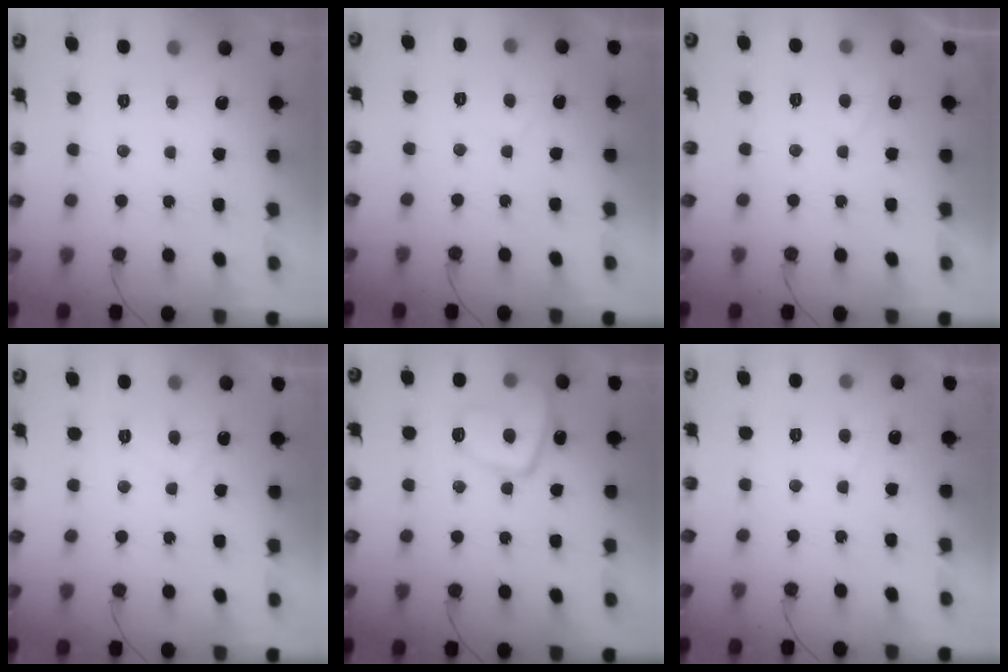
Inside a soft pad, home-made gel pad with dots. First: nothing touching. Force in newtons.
{"total": 0.8, "press": 0.6, "slide": 0.4}
{"total": 2.8, "press": 2.7, "slide": 0.8}
{"total": 2.3, "press": 2.1, "slide": 0.8}
{"total": 9.8, "press": 9.7, "slide": 1.1}
{"total": 0.8, "press": 0.6, "slide": 0.5}